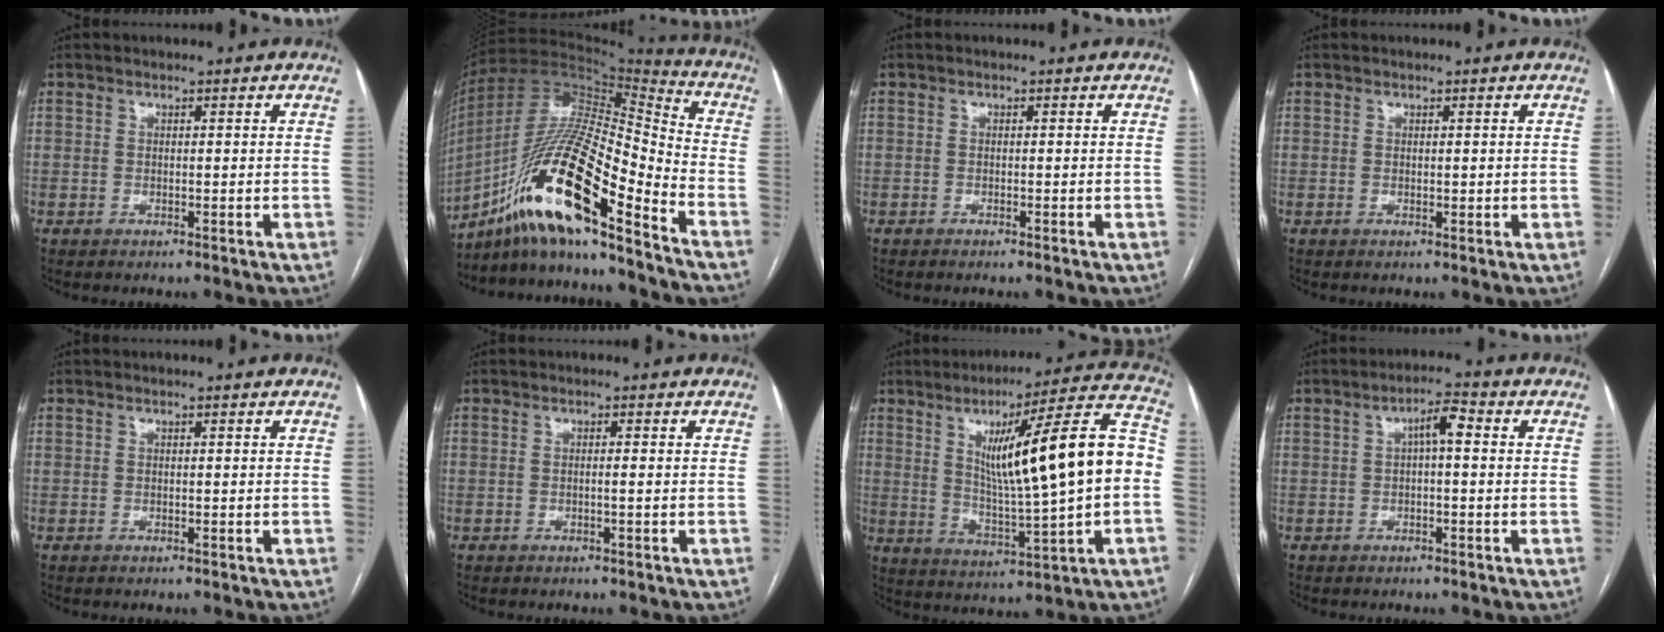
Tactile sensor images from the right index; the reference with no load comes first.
{"total": 20.4, "force": [-12.2, 2.8, 16.1], "torque": [-0.329, -0.004, -0.222]}
{"total": 0.5, "force": [-0.4, -0.1, 0.3], "torque": [-0.007, 0.001, -0.008]}
{"total": 0.7, "force": [0.1, 0.4, 0.5], "torque": [-0.008, -0.003, 0.004]}
{"total": 0.0}
{"total": 0.6, "force": [-0.1, -0.1, 0.6], "torque": [-0.009, 0.001, -0.002]}
{"total": 20.2, "force": [1.8, 1.2, 20.0], "torque": [-0.299, 0.023, 0.028]}
{"total": 3.9, "force": [0.5, 1.0, 3.7], "torque": [-0.062, 0.016, 0.007]}